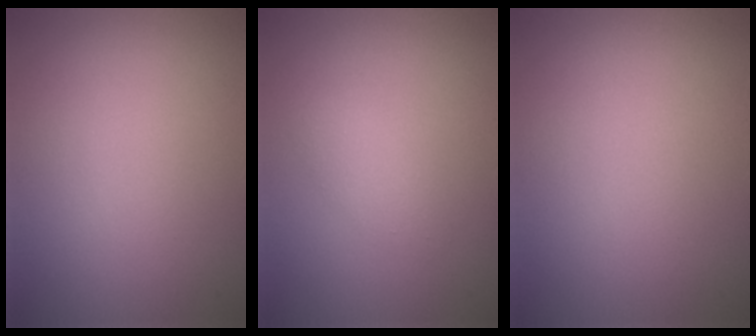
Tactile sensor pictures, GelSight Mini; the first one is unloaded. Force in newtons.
{"total": 1.2, "press": 1.2, "slide": 0.0}
{"total": 0.0}